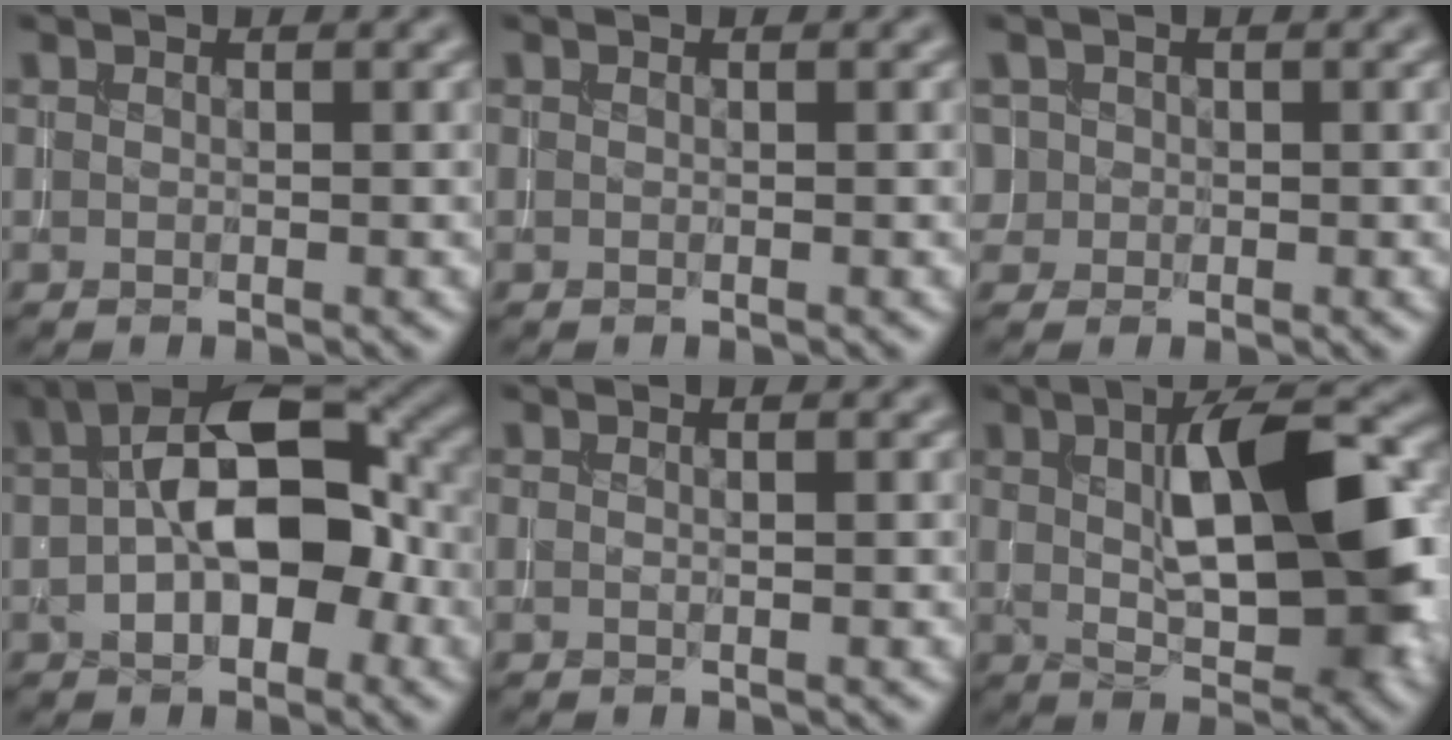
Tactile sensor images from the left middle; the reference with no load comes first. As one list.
[{"total": 0.0}, {"total": 1.1, "force": [0.0, 1.1, -0.2], "torque": [0.018, 0.000, -0.001]}, {"total": 10.2, "force": [0.0, 5.4, 8.7], "torque": [-0.126, 0.021, -0.011]}, {"total": 0.5, "force": [0.1, 0.1, 0.5], "torque": [-0.005, -0.002, 0.001]}, {"total": 11.5, "force": [2.1, 4.0, 10.5], "torque": [-0.143, 0.014, 0.033]}]